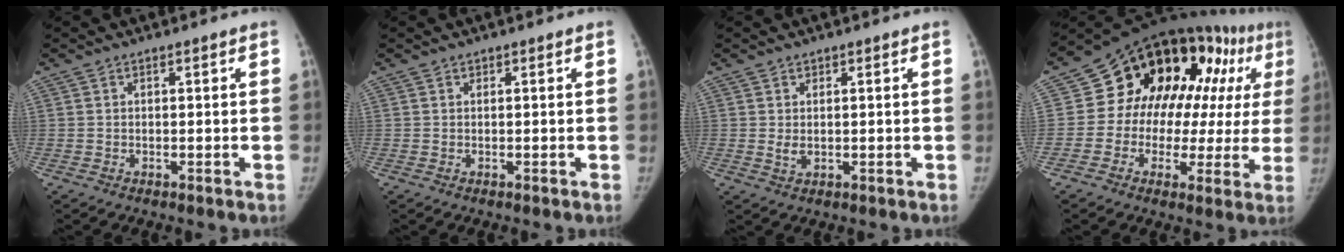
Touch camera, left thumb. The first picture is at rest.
{"total": 0.0}
{"total": 1.6, "force": [0.5, 1.0, 1.1], "torque": [-0.021, -0.007, 0.016]}
{"total": 21.5, "force": [5.3, 13.5, 15.9], "torque": [-0.162, 0.035, 0.064]}